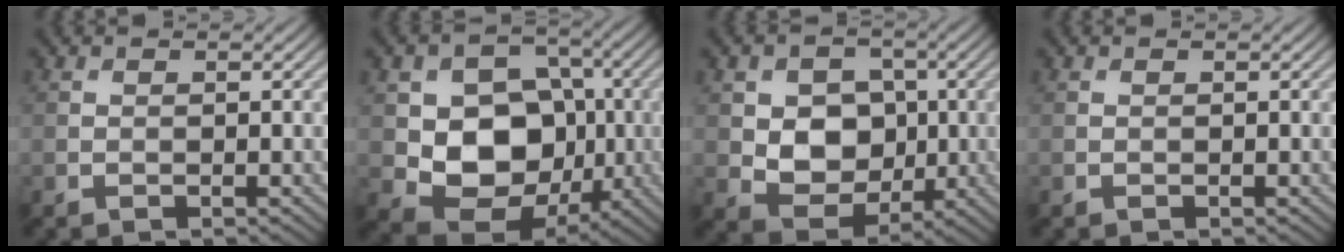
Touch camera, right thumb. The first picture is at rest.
{"total": 10.8, "force": [-0.8, 8.6, 6.5], "torque": [-0.129, -0.019, -0.018]}
{"total": 7.4, "force": [0.1, 6.0, 4.3], "torque": [-0.095, -0.006, -0.006]}
{"total": 0.0}